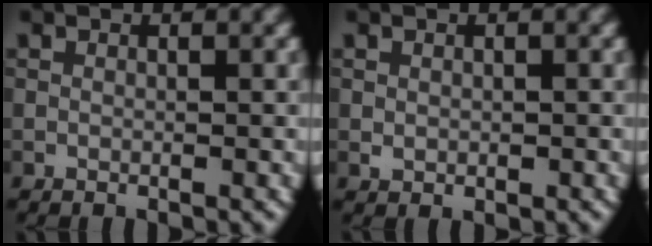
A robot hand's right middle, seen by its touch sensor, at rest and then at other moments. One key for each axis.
{"total": 0.8, "fx": 0.0, "fy": 0.6, "fz": 0.5, "tx": -0.006, "ty": -0.003, "tz": 0.003}